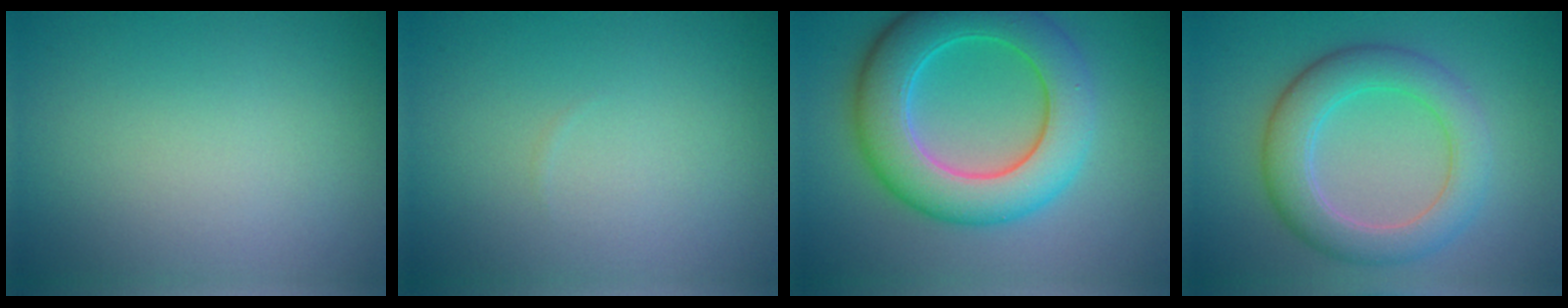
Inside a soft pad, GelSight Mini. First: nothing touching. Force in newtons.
{"total": 0.0}
{"total": 8.9, "press": 8.9, "slide": 0.3}
{"total": 5.5, "press": 5.5, "slide": 0.1}